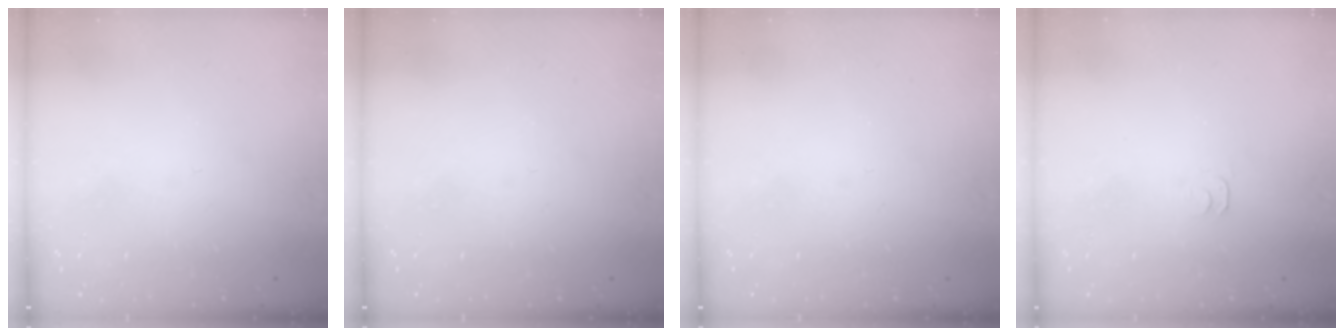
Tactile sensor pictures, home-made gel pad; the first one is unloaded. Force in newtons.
{"total": 0.0}
{"total": 0.0}
{"total": 3.9, "press": 3.9, "slide": 0.6}